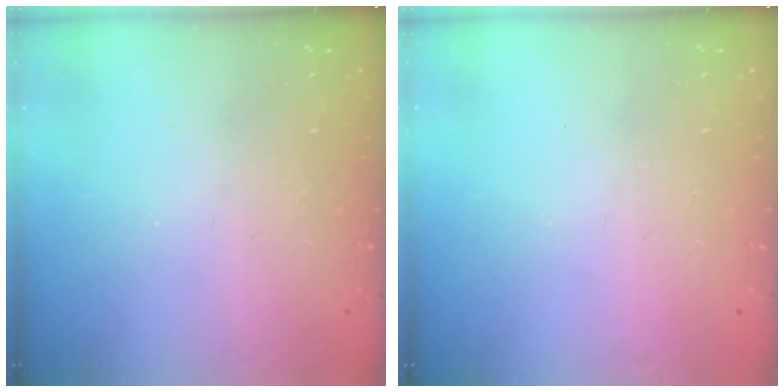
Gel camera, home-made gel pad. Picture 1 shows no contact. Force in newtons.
{"total": 0.0}